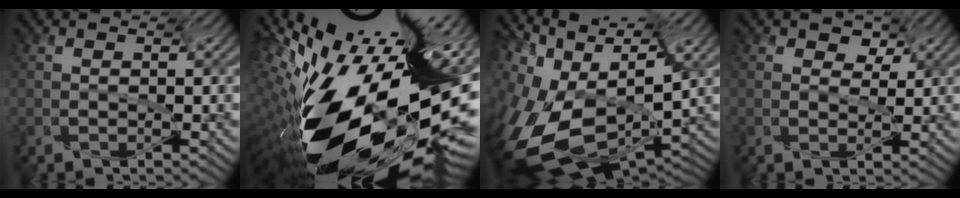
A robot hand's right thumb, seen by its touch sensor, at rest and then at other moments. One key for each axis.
{"total": 17.1, "fx": -5.4, "fy": 7.4, "fz": 14.5, "tx": -0.243, "ty": -0.050, "tz": -0.088}
{"total": 14.3, "fx": -6.0, "fy": 7.5, "fz": 10.6, "tx": -0.242, "ty": -0.025, "tz": -0.086}
{"total": 2.2, "fx": 0.4, "fy": 1.7, "fz": 1.3, "tx": -0.029, "ty": 0.005, "tz": 0.008}